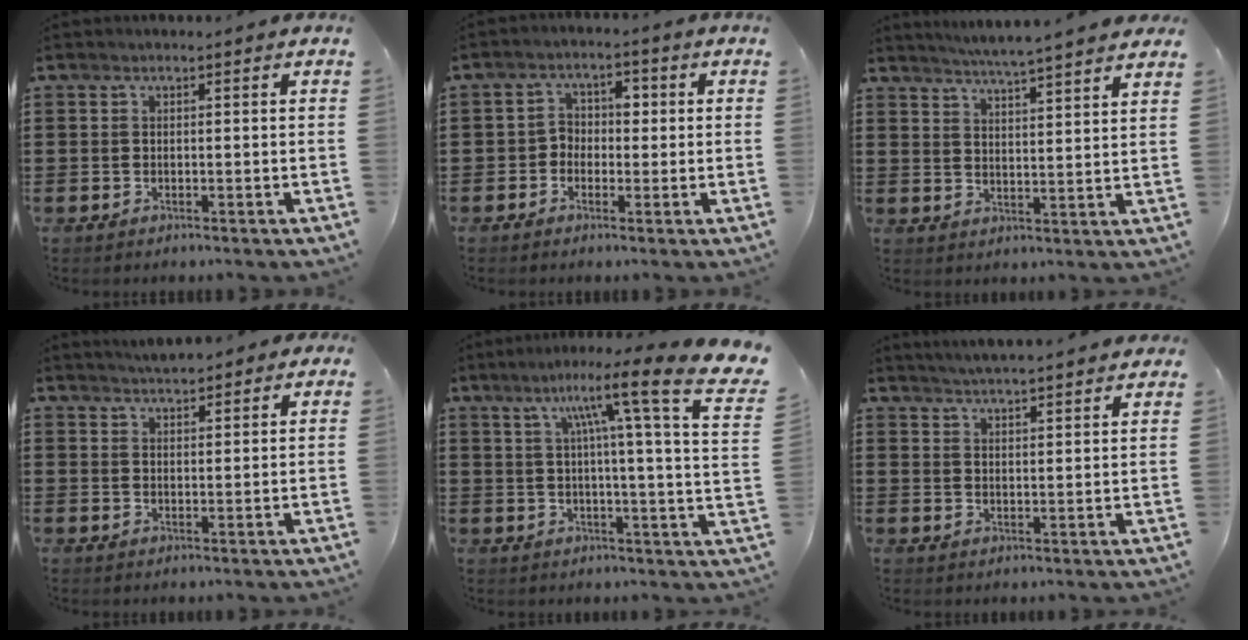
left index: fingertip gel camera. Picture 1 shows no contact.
{"total": 3.2, "force": [-0.9, 2.6, 1.5], "torque": [-0.041, 0.015, -0.024]}
{"total": 4.5, "force": [4.2, -0.8, 1.1], "torque": [-0.037, -0.024, 0.073]}
{"total": 3.0, "force": [2.9, 0.4, 0.4], "torque": [-0.016, -0.002, 0.055]}
{"total": 13.0, "force": [6.9, 0.4, 11.0], "torque": [-0.195, -0.040, 0.089]}
{"total": 3.7, "force": [3.7, -0.5, 0.3], "torque": [-0.019, -0.019, 0.065]}